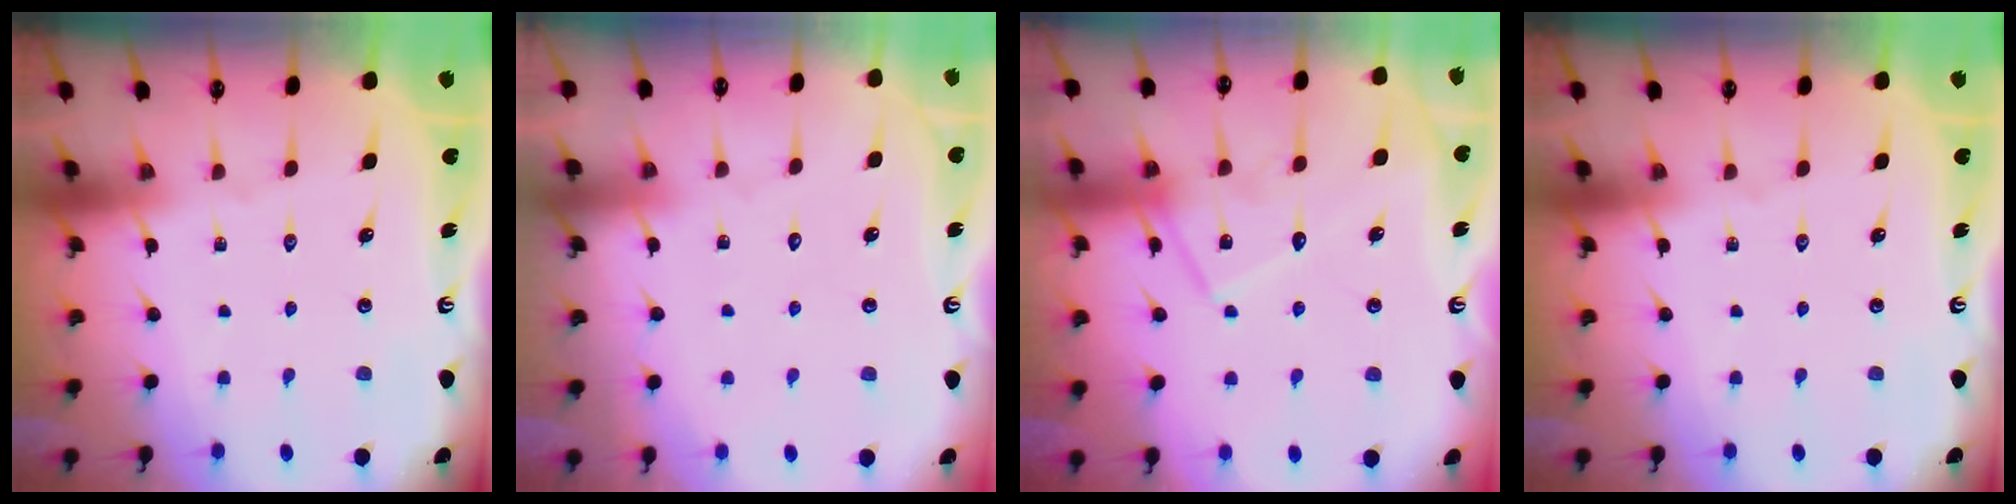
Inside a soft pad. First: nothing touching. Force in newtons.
{"total": 3.7, "press": 3.7, "slide": 0.4}
{"total": 13.6, "press": 13.5, "slide": 1.0}
{"total": 0.0}